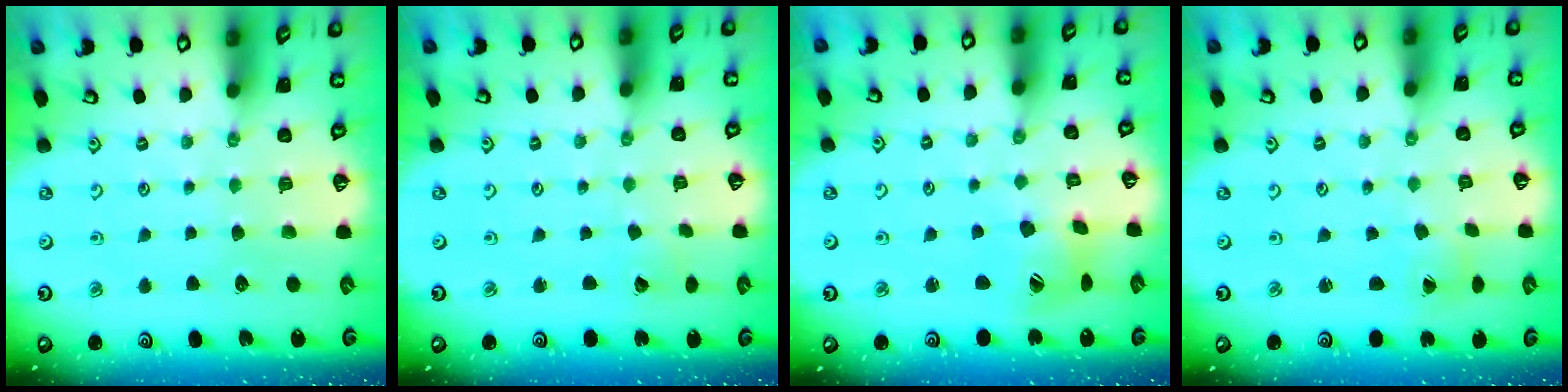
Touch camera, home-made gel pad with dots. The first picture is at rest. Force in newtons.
{"total": 2.4, "press": 2.4, "slide": 0.2}
{"total": 10.5, "press": 10.5, "slide": 0.9}
{"total": 0.7, "press": 0.7, "slide": 0.1}